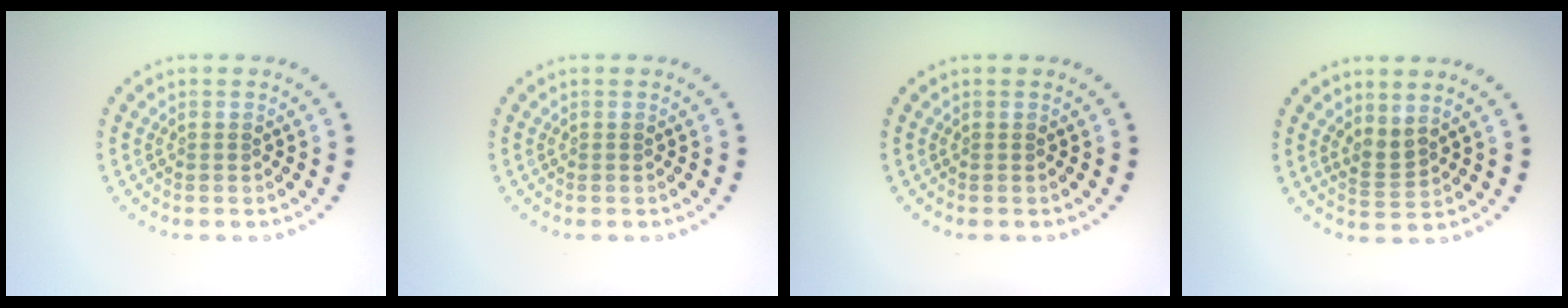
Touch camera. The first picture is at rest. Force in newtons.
{"total": 0.0}
{"total": 0.0}
{"total": 1.7, "press": 1.2, "slide": 1.1}